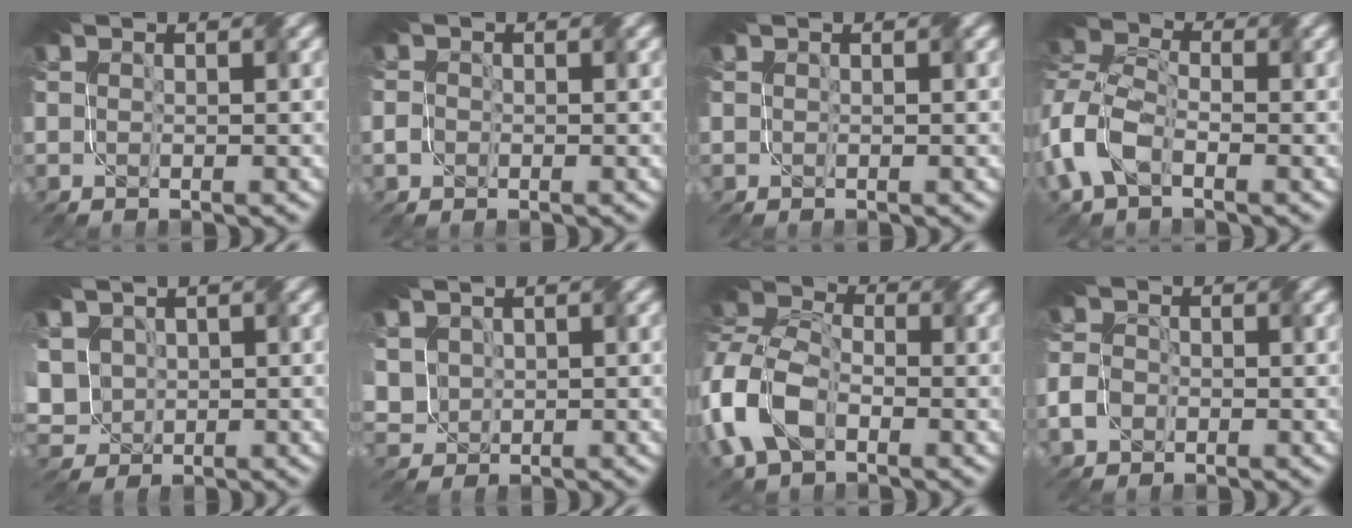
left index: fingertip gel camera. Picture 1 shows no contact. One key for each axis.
{"total": 0.8, "fx": -0.7, "fy": 0.3, "fz": 0.1, "tx": -0.002, "ty": 0.001, "tz": -0.016}
{"total": 0.0}
{"total": 6.3, "fx": -2.6, "fy": 3.4, "fz": 4.6, "tx": -0.108, "ty": 0.013, "tz": -0.066}
{"total": 4.4, "fx": 0.6, "fy": 3.7, "fz": 2.3, "tx": -0.079, "ty": 0.009, "tz": 0.014}
{"total": 3.0, "fx": 0.8, "fy": 2.6, "fz": 1.2, "tx": -0.052, "ty": 0.009, "tz": 0.033}
{"total": 8.3, "fx": -3.2, "fy": 5.0, "fz": 5.8, "tx": -0.137, "ty": 0.006, "tz": -0.078}
{"total": 2.2, "fx": -1.4, "fy": 1.5, "fz": 0.8, "tx": -0.019, "ty": 0.003, "tz": -0.030}